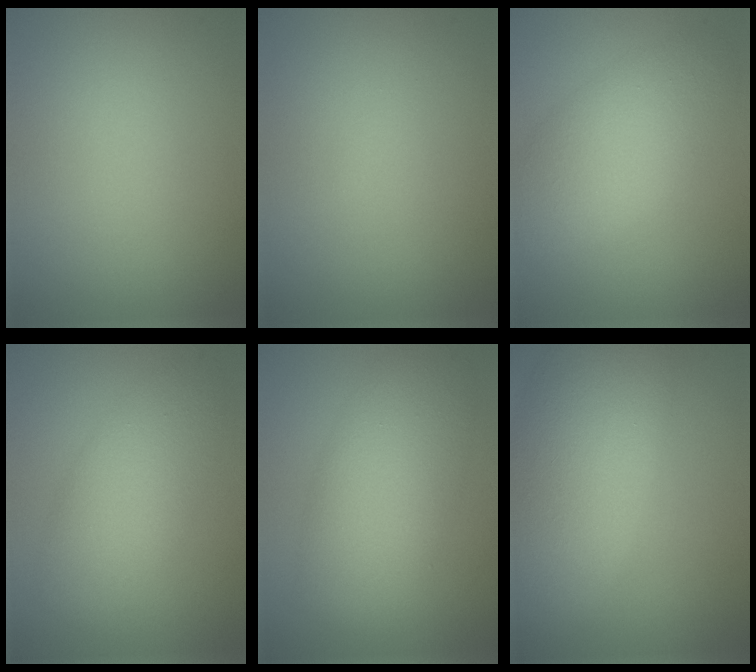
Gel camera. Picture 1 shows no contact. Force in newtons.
{"total": 0.0}
{"total": 5.2, "press": 5.2, "slide": 0.4}
{"total": 4.8, "press": 4.8, "slide": 0.1}
{"total": 7.2, "press": 7.2, "slide": 0.1}
{"total": 9.9, "press": 9.9, "slide": 1.0}